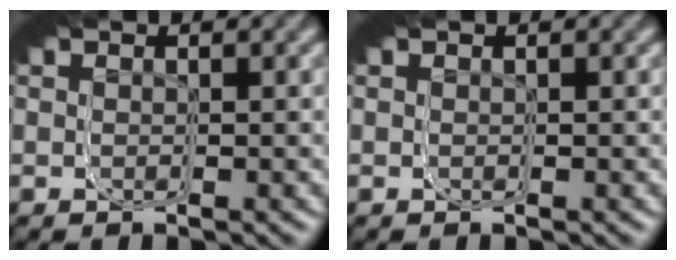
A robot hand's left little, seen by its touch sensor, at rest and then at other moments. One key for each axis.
{"total": 0.0}